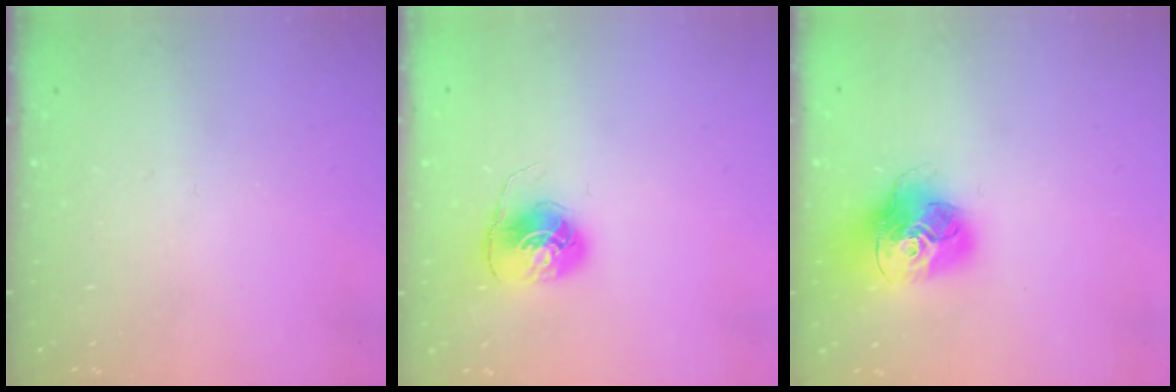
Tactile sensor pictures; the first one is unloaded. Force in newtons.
{"total": 6.8, "press": 6.8, "slide": 0.3}
{"total": 16.1, "press": 16.0, "slide": 1.6}